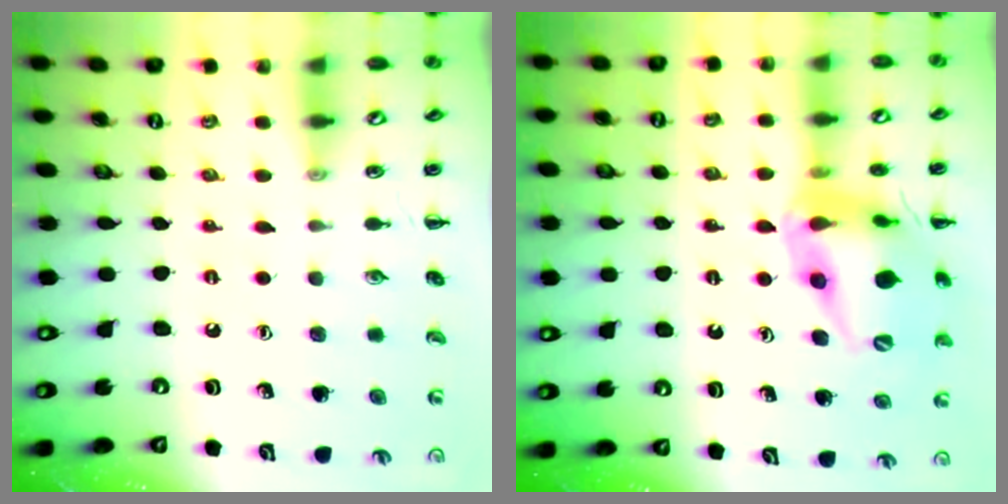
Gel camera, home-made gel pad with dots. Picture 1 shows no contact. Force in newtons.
{"total": 20.0, "press": 19.8, "slide": 2.7}